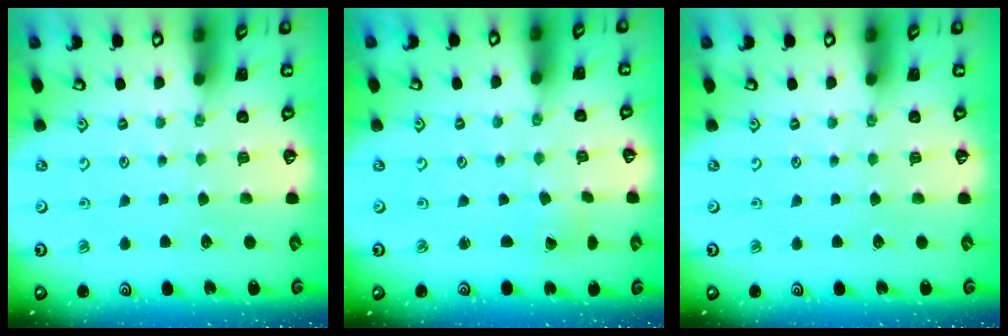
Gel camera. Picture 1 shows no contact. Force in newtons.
{"total": 0.7, "press": 0.7, "slide": 0.0}
{"total": 0.0}